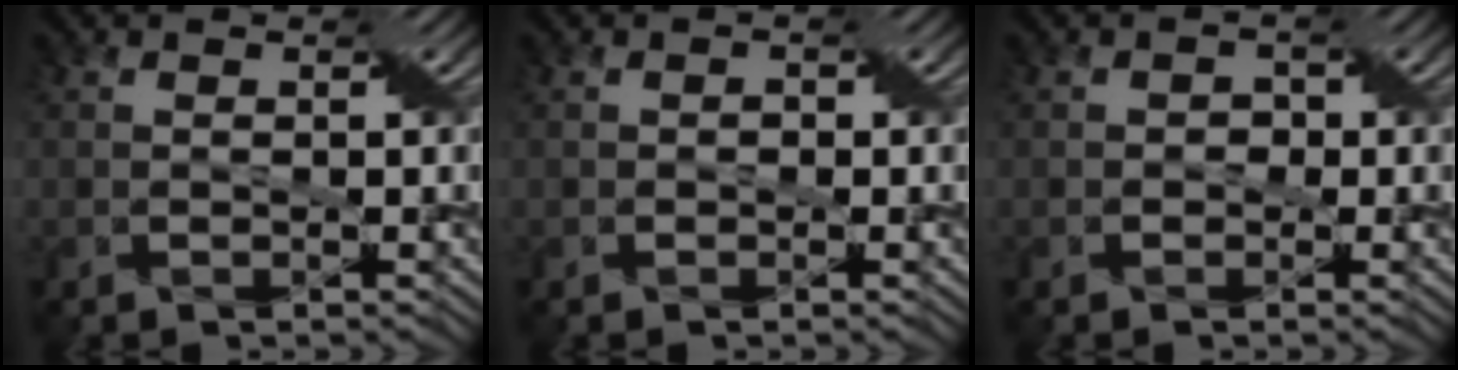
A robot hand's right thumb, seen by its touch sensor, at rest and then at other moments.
{"total": 0.6, "force": [-0.2, 0.4, 0.3], "torque": [-0.004, -0.001, -0.005]}
{"total": 1.0, "force": [-0.3, 0.9, 0.3], "torque": [-0.005, -0.001, -0.006]}